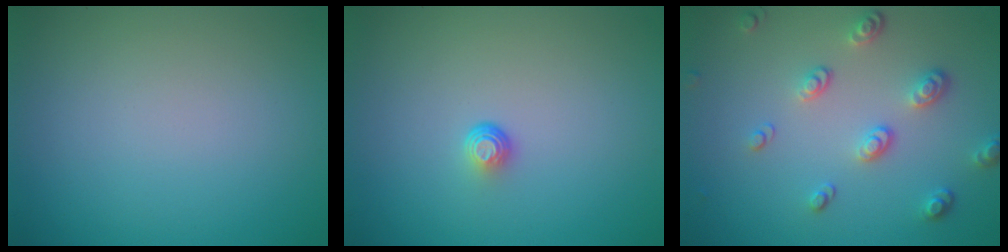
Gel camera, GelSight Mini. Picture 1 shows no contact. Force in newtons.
{"total": 1.0, "press": 0.6, "slide": 0.8}
{"total": 3.2, "press": 2.6, "slide": 1.9}